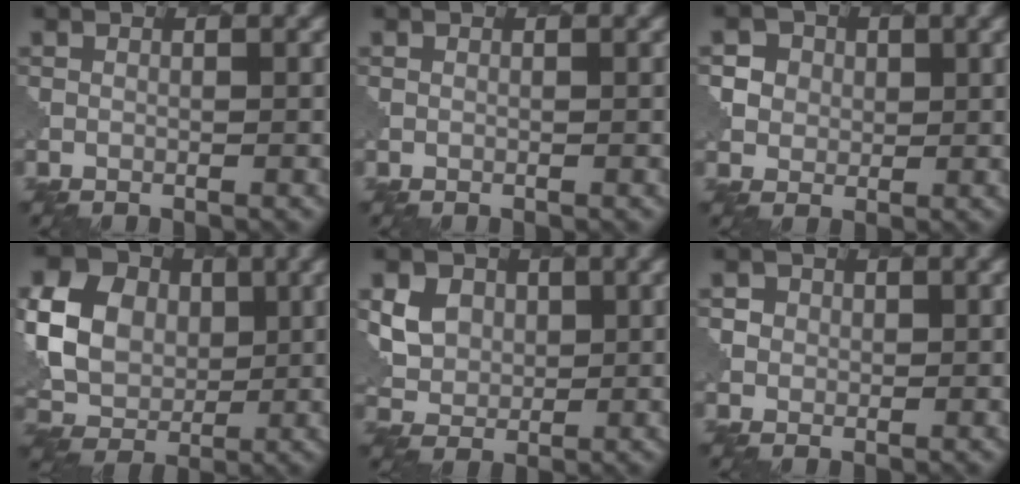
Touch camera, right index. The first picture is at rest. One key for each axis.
{"total": 0.0}
{"total": 4.8, "fx": 2.4, "fy": 3.9, "fz": 1.4, "tx": -0.027, "ty": 0.016, "tz": 0.031}
{"total": 10.8, "fx": 2.1, "fy": 9.0, "fz": 5.6, "tx": -0.144, "ty": 0.021, "tz": 0.029}
{"total": 8.0, "fx": 3.4, "fy": 6.2, "fz": 3.8, "tx": -0.082, "ty": 0.026, "tz": 0.047}
{"total": 1.8, "fx": 1.0, "fy": 1.5, "fz": 0.1, "tx": 0.001, "ty": 0.006, "tz": 0.009}